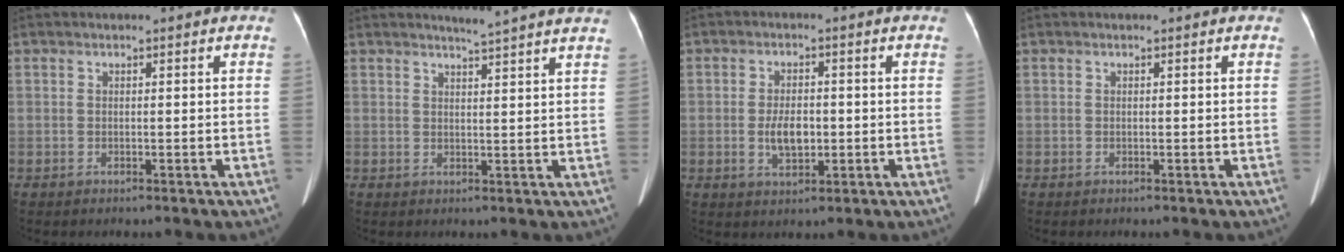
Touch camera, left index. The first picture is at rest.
{"total": 7.2, "force": [6.6, -0.9, 2.7], "torque": [-0.037, 0.000, 0.068]}
{"total": 4.5, "force": [-0.7, 2.3, 3.8], "torque": [-0.075, 0.003, -0.007]}
{"total": 0.0}